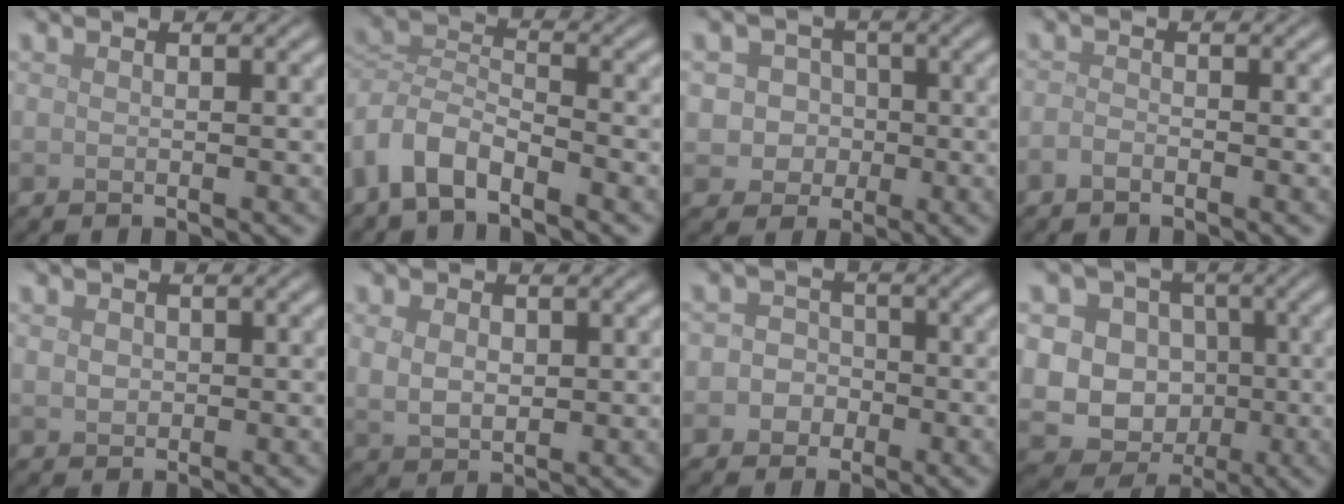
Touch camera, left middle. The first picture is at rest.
{"total": 4.9, "force": [-3.2, 2.2, 2.9], "torque": [-0.056, -0.001, -0.074]}
{"total": 4.0, "force": [0.2, 3.8, 1.2], "torque": [0.002, 0.018, -0.008]}
{"total": 1.0, "force": [-0.8, 0.3, 0.5], "torque": [-0.012, -0.001, -0.019]}
{"total": 1.0, "force": [0.2, 0.9, 0.4], "torque": [-0.006, -0.002, 0.006]}
{"total": 2.8, "force": [0.7, 1.9, 1.8], "torque": [-0.041, -0.004, 0.019]}
{"total": 2.6, "force": [-0.7, 2.4, 0.7], "torque": [0.013, 0.004, -0.027]}
{"total": 14.3, "force": [0.0, 13.5, 4.6], "torque": [-0.104, 0.016, -0.021]}